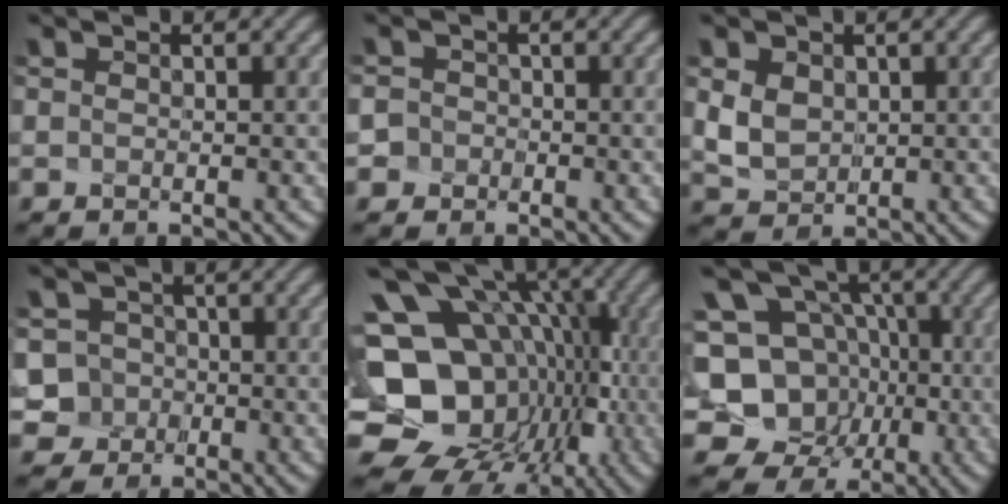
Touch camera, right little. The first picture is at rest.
{"total": 1.9, "force": [-1.0, 1.3, -0.9], "torque": [0.026, 0.005, -0.030]}
{"total": 3.9, "force": [0.6, 3.3, 1.9], "torque": [-0.064, 0.014, 0.008]}
{"total": 4.1, "force": [-1.8, 3.7, -0.3], "torque": [0.012, 0.015, -0.051]}
{"total": 15.4, "force": [-1.8, 12.7, 8.5], "torque": [-0.142, -0.009, -0.013]}
{"total": 9.1, "force": [-1.7, 8.5, 2.9], "torque": [-0.082, -0.016, -0.041]}